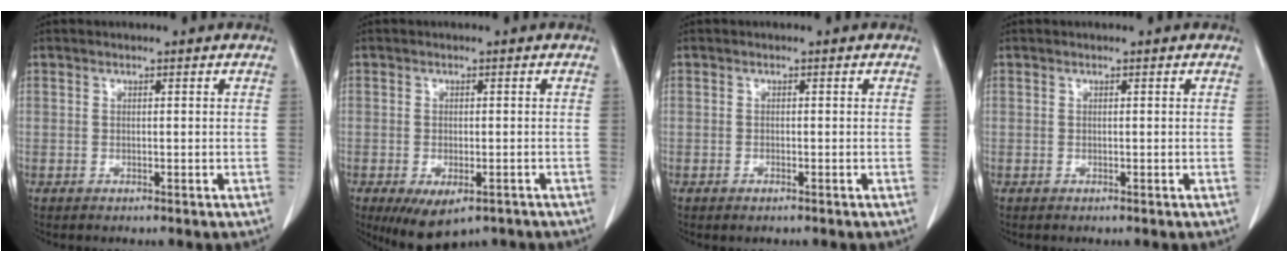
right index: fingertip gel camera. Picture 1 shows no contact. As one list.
[{"total": 7.4, "force": [-4.7, 3.4, 4.7], "torque": [-0.071, -0.011, -0.067]}, {"total": 0.7, "force": [-0.5, 0.2, 0.4], "torque": [-0.010, -0.001, -0.004]}, {"total": 0.0}]